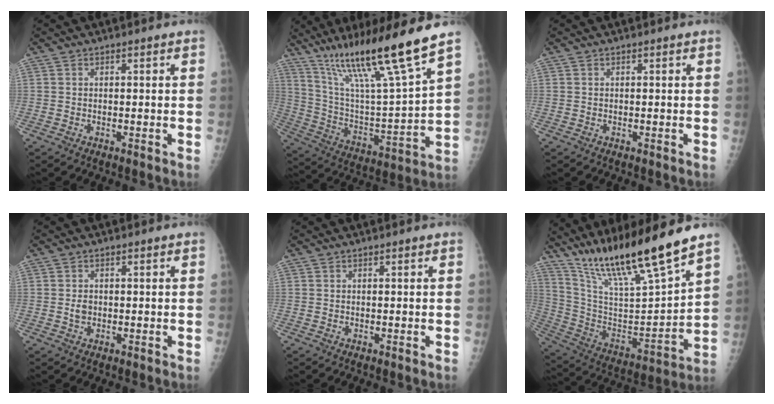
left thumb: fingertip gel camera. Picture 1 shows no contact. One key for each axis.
{"total": 21.8, "fx": 15.6, "fy": 0.8, "fz": 15.3, "tx": -0.248, "ty": -0.064, "tz": 0.282}
{"total": 0.0}
{"total": 1.9, "fx": -0.1, "fy": 1.5, "fz": 1.2, "tx": -0.014, "ty": 0.002, "tz": 0.001}
{"total": 0.0}
{"total": 22.8, "fx": 17.4, "fy": 2.4, "fz": 14.5, "tx": -0.234, "ty": -0.071, "tz": 0.320}